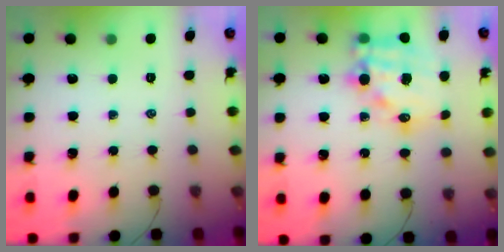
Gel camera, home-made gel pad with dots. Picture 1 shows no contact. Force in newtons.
{"total": 15.4, "press": 15.0, "slide": 3.2}